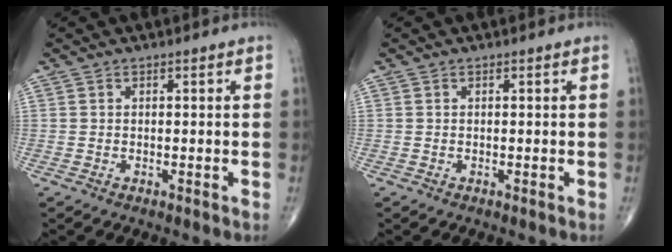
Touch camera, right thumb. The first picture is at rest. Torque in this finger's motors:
{"motor_torque": [0.08, 0.02, -0.14, -0.14, 0.01]}